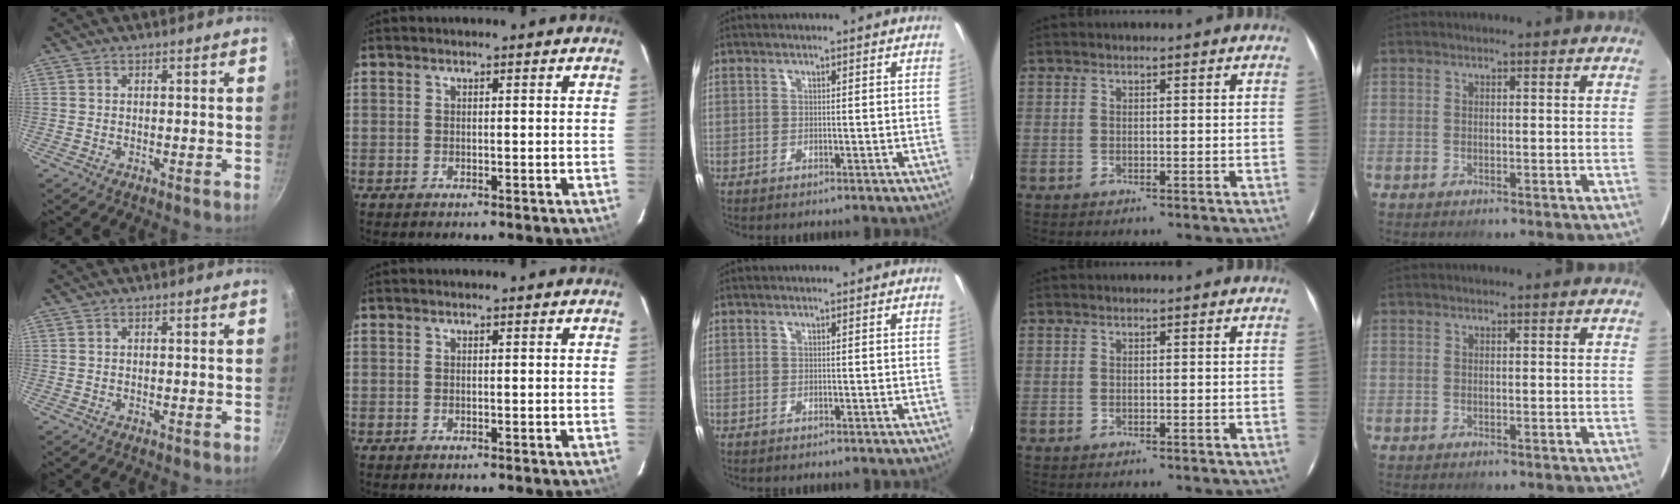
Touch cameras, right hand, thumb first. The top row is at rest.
{}